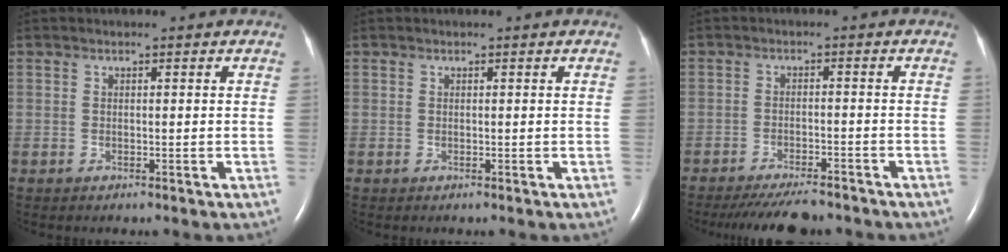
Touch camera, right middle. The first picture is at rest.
{"total": 0.0}
{"total": 8.8, "force": [-8.0, 1.6, 3.5], "torque": [-0.052, -0.016, -0.119]}